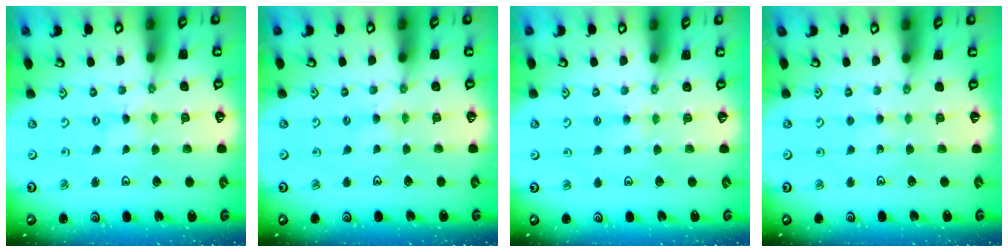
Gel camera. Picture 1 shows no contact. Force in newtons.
{"total": 2.3, "press": 2.3, "slide": 0.4}
{"total": 2.9, "press": 2.9, "slide": 0.5}
{"total": 2.5, "press": 2.5, "slide": 0.4}